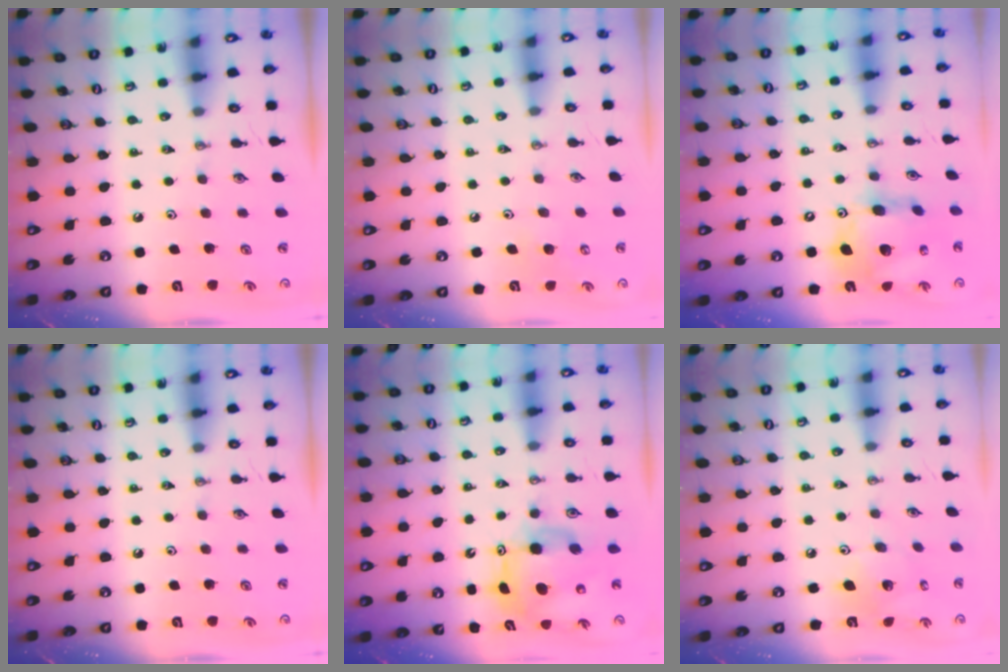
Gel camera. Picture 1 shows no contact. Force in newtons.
{"total": 5.1, "press": 5.1, "slide": 0.5}
{"total": 15.7, "press": 15.6, "slide": 1.7}
{"total": 0.0}
{"total": 9.9, "press": 9.8, "slide": 1.3}
{"total": 8.1, "press": 8.1, "slide": 0.2}